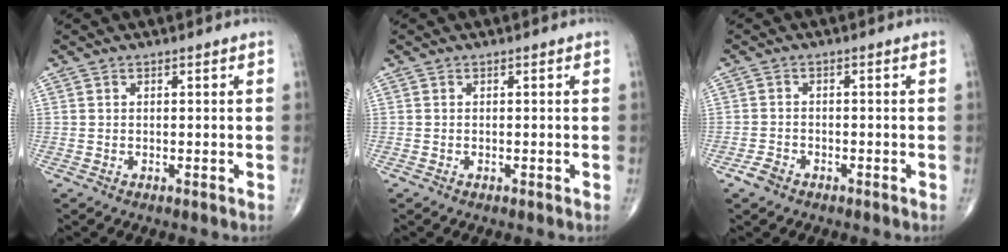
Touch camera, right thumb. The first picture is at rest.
{"total": 0.0}
{"total": 2.5, "force": [-1.7, 1.5, 1.0], "torque": [-0.024, 0.008, -0.030]}